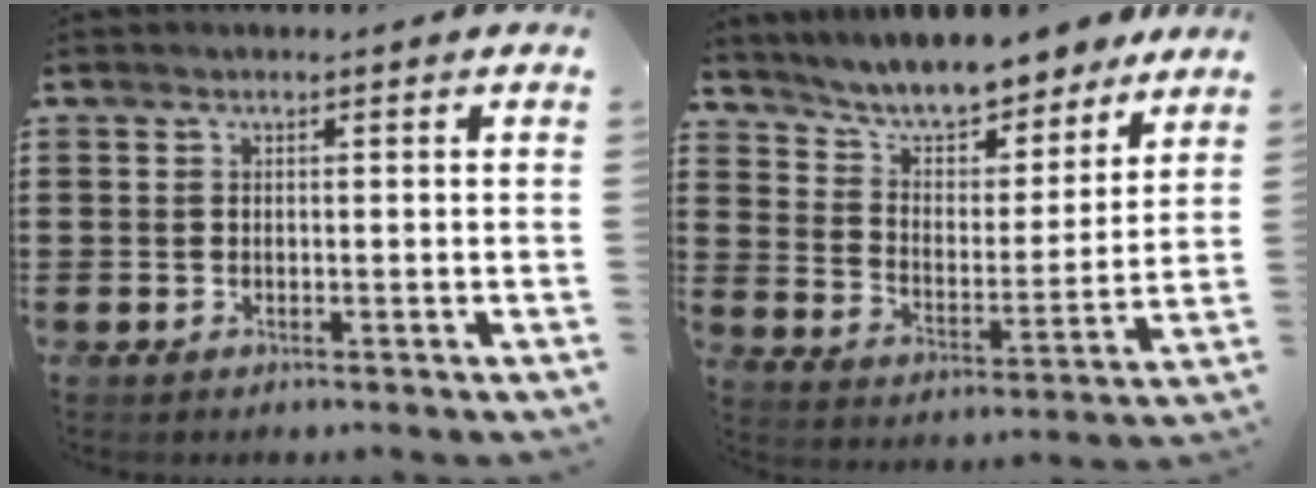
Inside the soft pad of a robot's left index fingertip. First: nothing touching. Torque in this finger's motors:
{"motor_torque": [0.37, -0.16, 0.30, 0.01]}